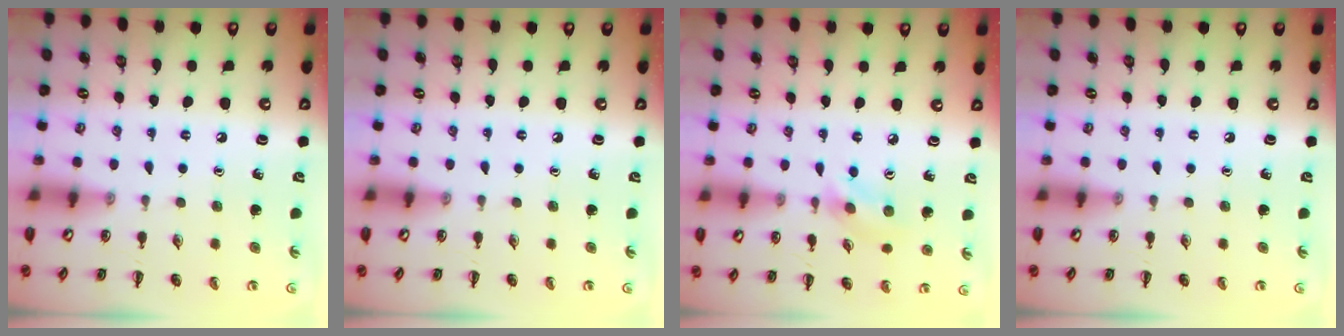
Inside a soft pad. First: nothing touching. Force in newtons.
{"total": 0.0}
{"total": 2.8, "press": 2.7, "slide": 0.6}
{"total": 0.0}